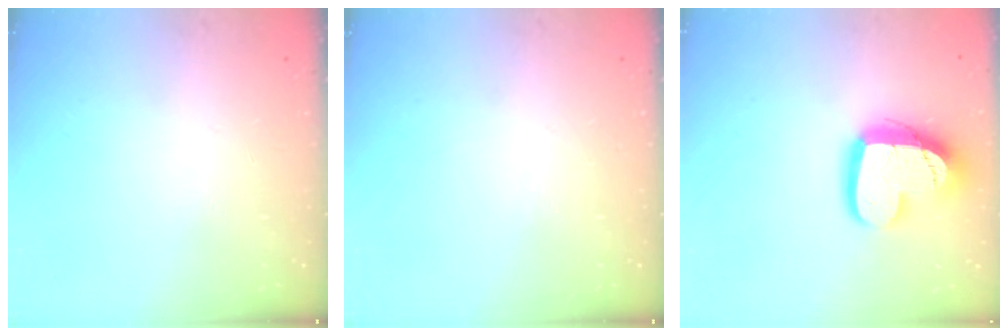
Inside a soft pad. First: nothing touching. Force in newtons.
{"total": 0.0}
{"total": 16.4, "press": 16.3, "slide": 1.4}